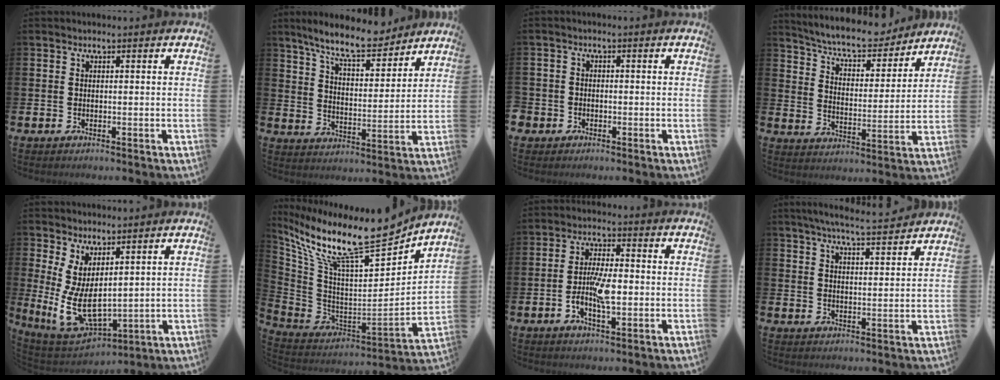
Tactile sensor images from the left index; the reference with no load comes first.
{"total": 9.4, "force": [8.6, 1.7, 3.5], "torque": [-0.094, -0.043, 0.155]}
{"total": 1.6, "force": [-1.0, 1.2, -0.1], "torque": [-0.001, 0.000, -0.025]}
{"total": 7.6, "force": [7.1, 1.5, 2.1], "torque": [-0.071, -0.050, 0.122]}
{"total": 7.5, "force": [1.3, 4.1, 6.1], "torque": [-0.131, -0.029, 0.028]}
{"total": 14.8, "force": [11.8, 2.9, 8.4], "torque": [-0.175, -0.090, 0.197]}
{"total": 6.0, "force": [-1.3, 2.2, 5.5], "torque": [-0.098, 0.006, -0.026]}
{"total": 6.0, "force": [5.7, -0.1, 1.8], "torque": [-0.047, -0.030, 0.100]}